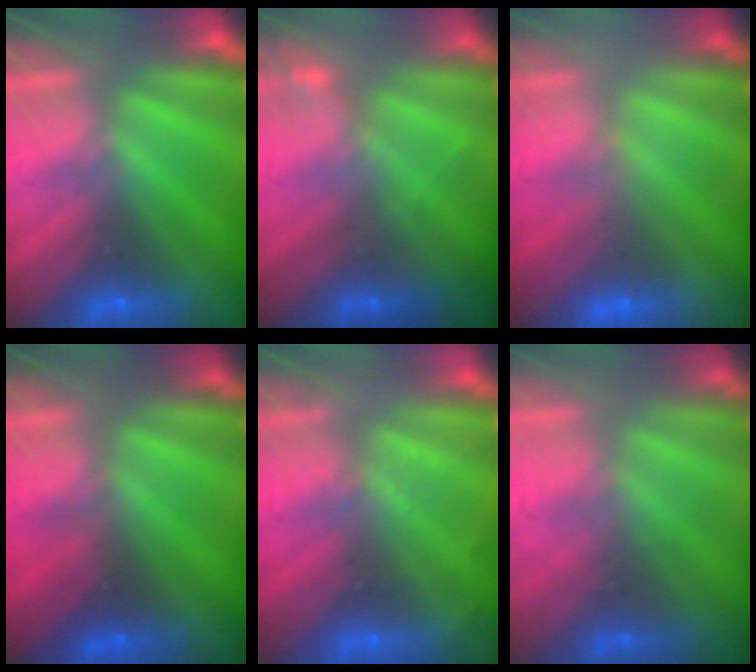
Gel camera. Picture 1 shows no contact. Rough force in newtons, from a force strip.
{"total": 2.1}
{"total": 2.8}
{"total": 2.2}
{"total": 1.8}
{"total": 1.6}